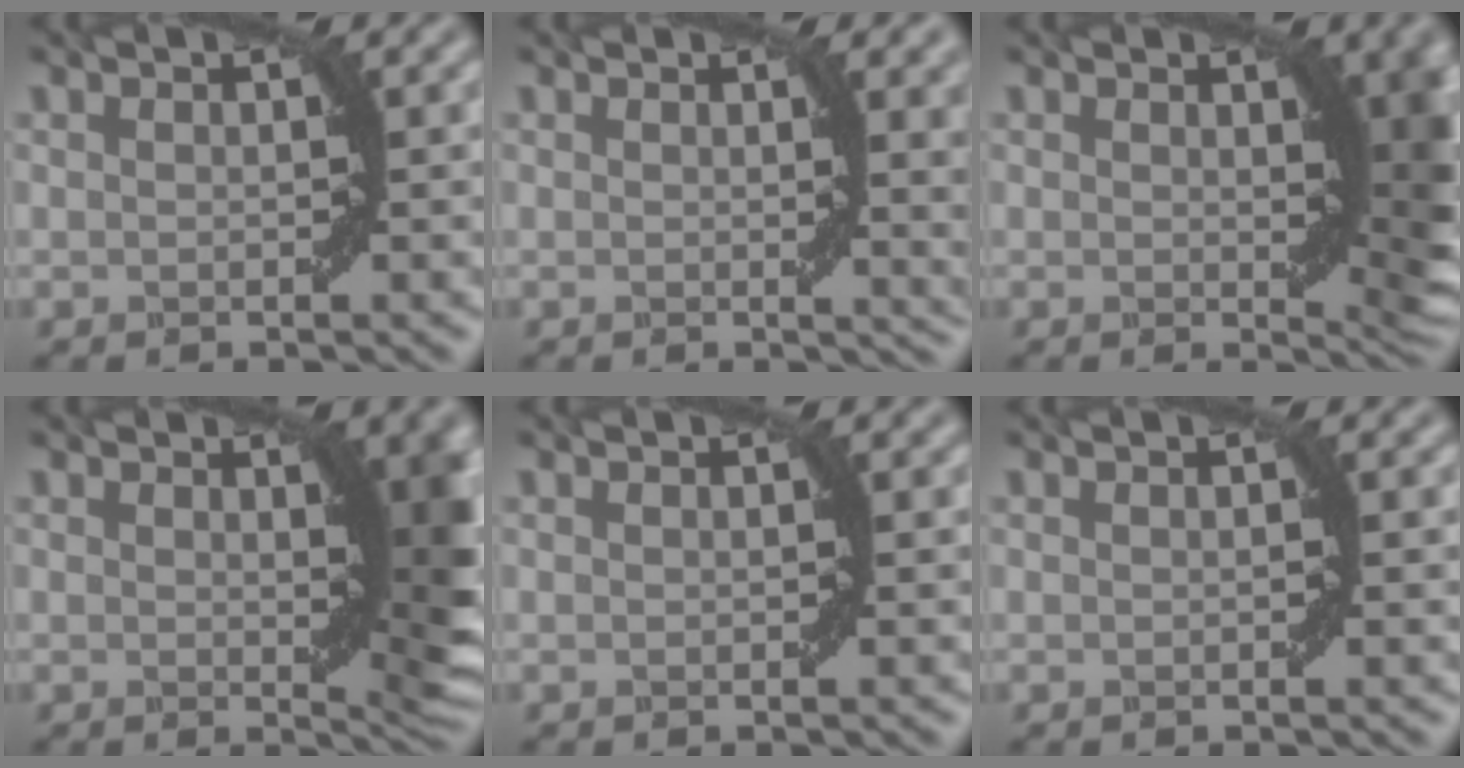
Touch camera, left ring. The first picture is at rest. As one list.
[{"total": 5.8, "force": [0.8, 1.7, 5.4], "torque": [-0.048, -0.003, 0.017]}, {"total": 6.3, "force": [1.2, 2.7, 5.6], "torque": [-0.061, -0.009, 0.026]}, {"total": 5.7, "force": [1.1, 1.6, 5.3], "torque": [-0.059, -0.008, 0.020]}, {"total": 0.0}, {"total": 0.5, "force": [0.0, -0.1, 0.5], "torque": [-0.008, 0.001, 0.000]}]